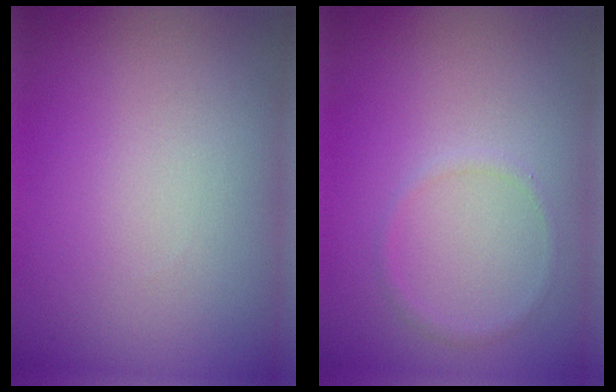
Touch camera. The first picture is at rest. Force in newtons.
{"total": 0.8, "press": 0.8, "slide": 0.1}